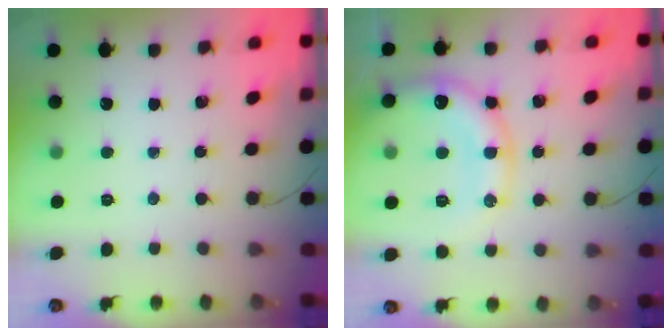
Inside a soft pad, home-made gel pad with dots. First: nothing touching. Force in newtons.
{"total": 17.6, "press": 17.4, "slide": 2.7}